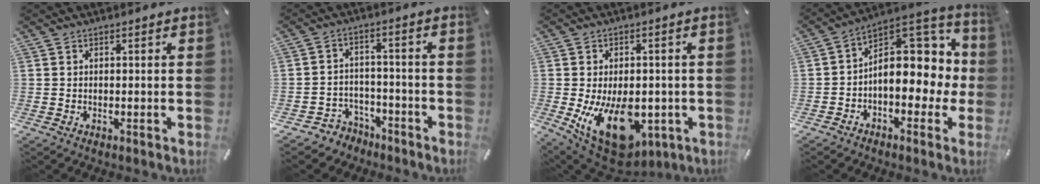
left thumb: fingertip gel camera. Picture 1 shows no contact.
{"total": 4.8, "force": [-2.8, 3.8, 0.6], "torque": [-0.019, 0.008, -0.057]}
{"total": 17.8, "force": [-4.3, 10.9, 13.4], "torque": [-0.208, 0.002, -0.050]}
{"total": 14.2, "force": [2.0, 9.6, 10.3], "torque": [-0.124, -0.021, 0.038]}